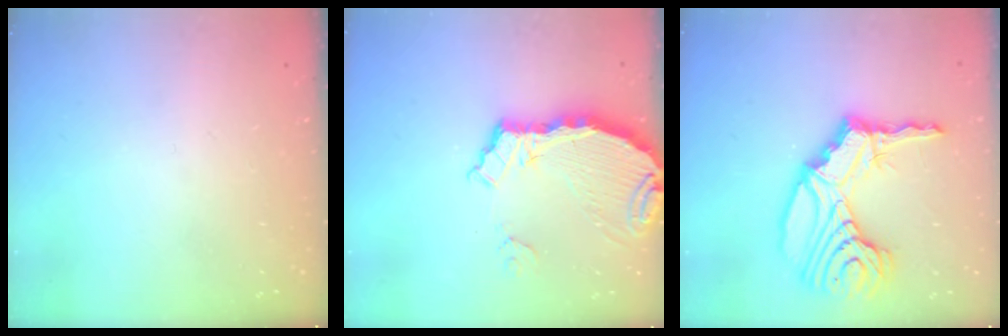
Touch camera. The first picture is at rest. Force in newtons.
{"total": 7.9, "press": 7.8, "slide": 1.0}
{"total": 22.9, "press": 22.6, "slide": 3.7}